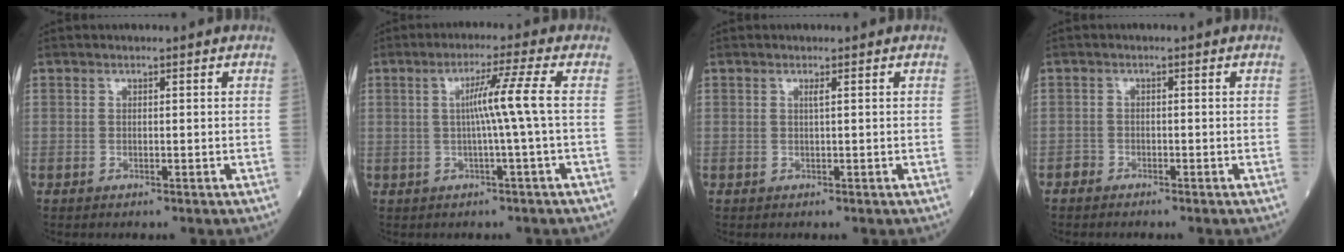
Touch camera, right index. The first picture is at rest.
{"total": 5.8, "force": [0.2, -1.8, 5.5], "torque": [-0.098, 0.008, 0.006]}
{"total": 0.6, "force": [0.2, -0.1, 0.5], "torque": [-0.015, -0.001, 0.006]}
{"total": 0.9, "force": [-0.7, 0.5, 0.0], "torque": [-0.002, 0.003, -0.017]}